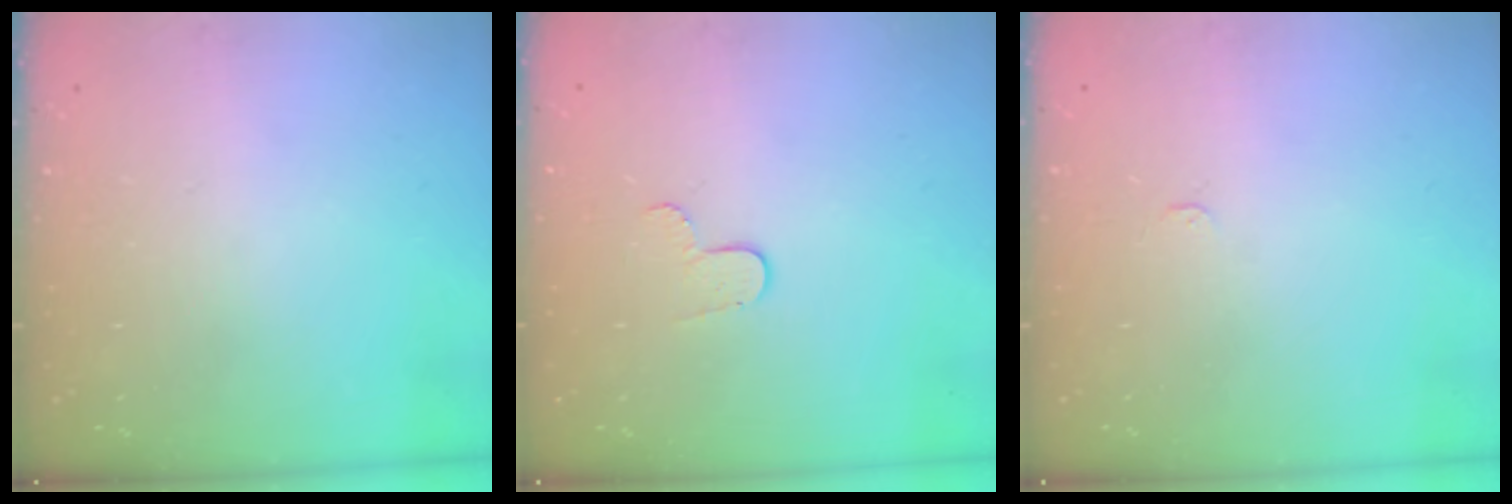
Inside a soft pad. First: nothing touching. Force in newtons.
{"total": 5.1, "press": 5.1, "slide": 0.5}
{"total": 2.4, "press": 2.4, "slide": 0.3}